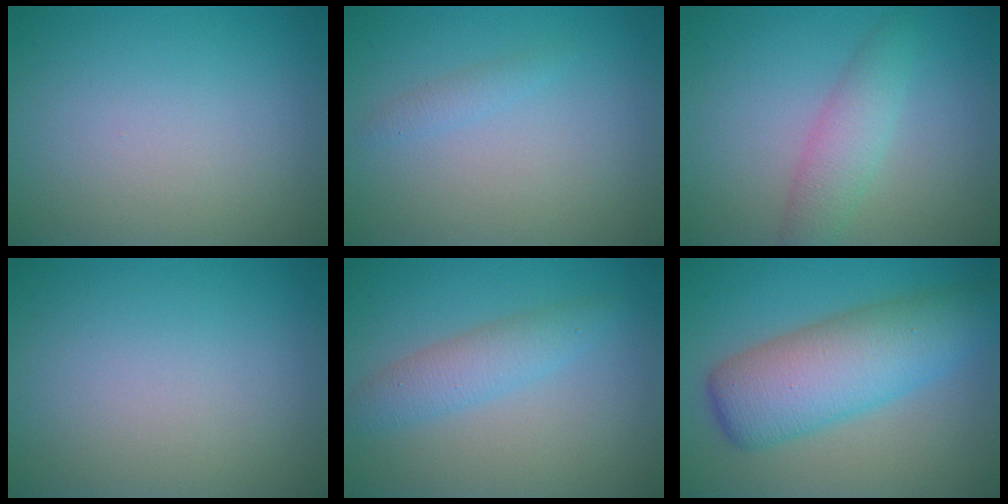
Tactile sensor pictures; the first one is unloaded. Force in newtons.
{"total": 1.0, "press": 1.0, "slide": 0.0}
{"total": 2.9, "press": 2.9, "slide": 0.0}
{"total": 0.0}
{"total": 2.9, "press": 2.9, "slide": 0.1}
{"total": 8.2, "press": 8.2, "slide": 0.2}